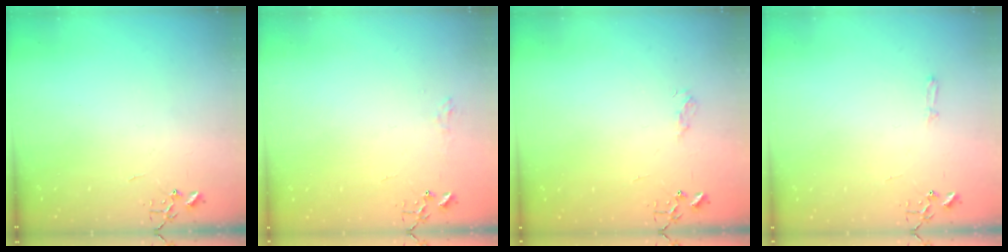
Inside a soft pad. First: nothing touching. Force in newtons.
{"total": 7.3, "press": 7.3, "slide": 0.6}
{"total": 6.3, "press": 6.2, "slide": 0.8}
{"total": 2.8, "press": 2.8, "slide": 0.4}